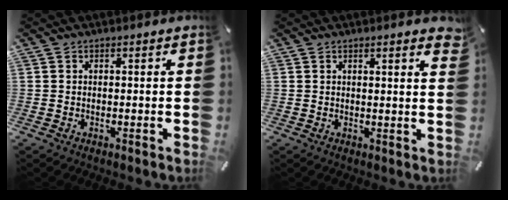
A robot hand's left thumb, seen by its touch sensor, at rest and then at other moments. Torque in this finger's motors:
{"motor_torque": [0.22, -0.55, 0.12, 0.06, -0.02]}